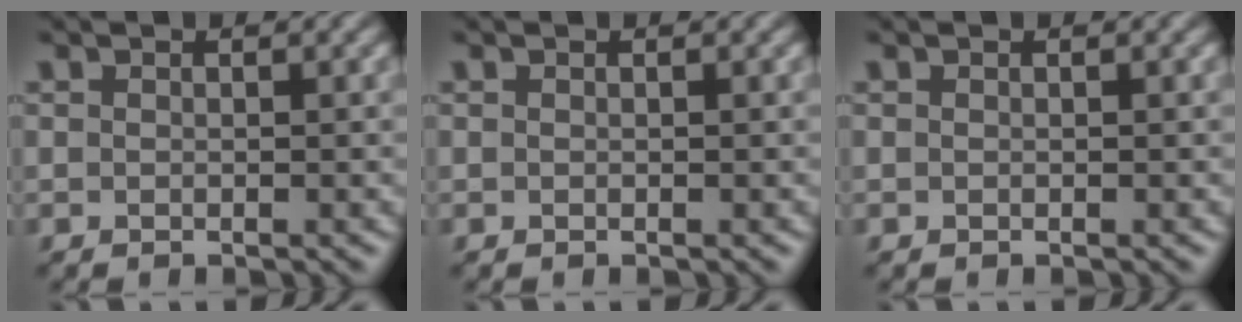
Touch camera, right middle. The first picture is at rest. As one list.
[{"total": 0.0}, {"total": 0.0}]